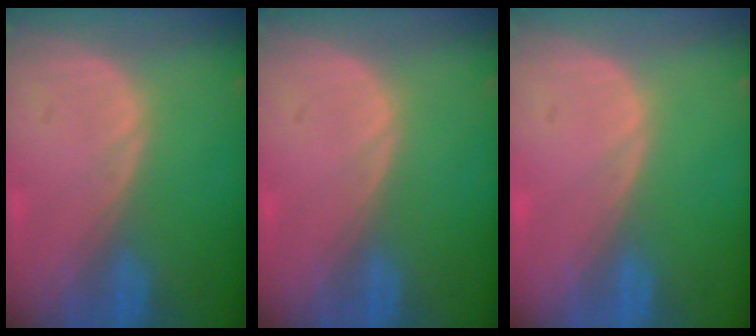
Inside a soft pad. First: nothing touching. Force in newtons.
{"total": 0.0}
{"total": 0.0}